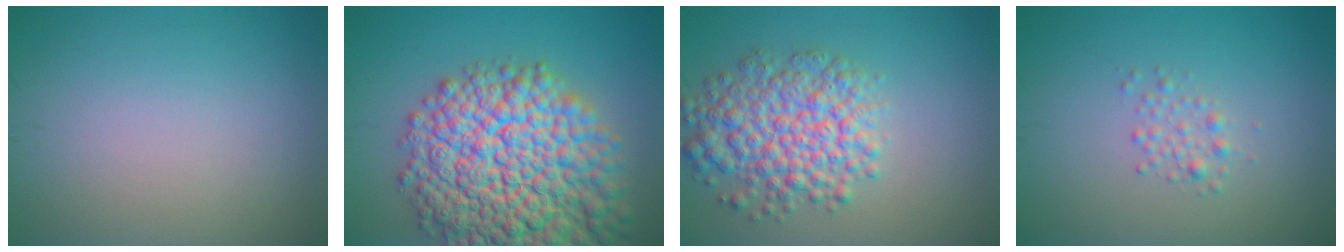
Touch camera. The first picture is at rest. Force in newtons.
{"total": 15.8, "press": 15.8, "slide": 0.7}
{"total": 6.9, "press": 6.9, "slide": 0.3}
{"total": 1.3, "press": 1.3, "slide": 0.0}